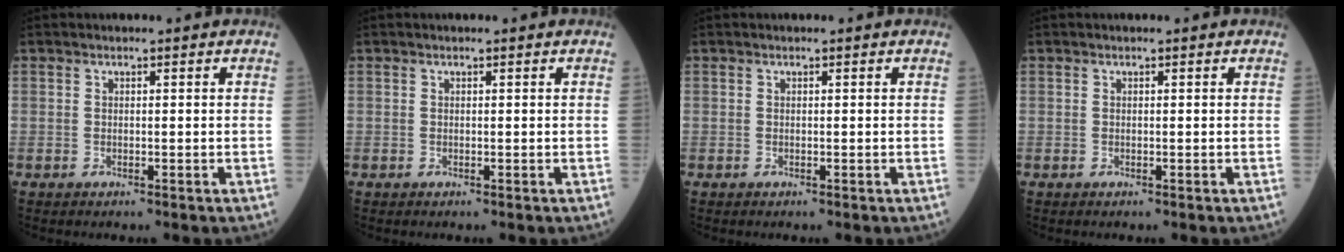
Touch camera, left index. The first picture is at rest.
{"total": 0.0}
{"total": 0.0}
{"total": 0.0}